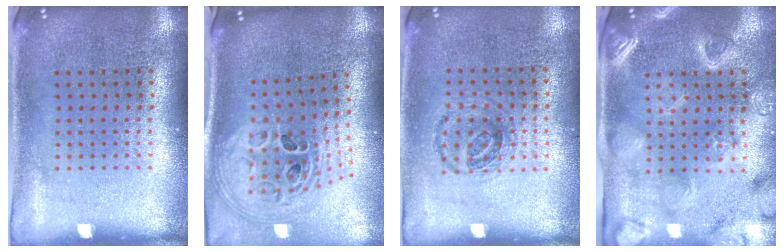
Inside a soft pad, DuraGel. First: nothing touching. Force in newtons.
{"total": 2.4, "press": 1.7, "slide": 1.7}
{"total": 0.9, "press": 0.8, "slide": 0.3}
{"total": 3.5, "press": 3.2, "slide": 1.3}